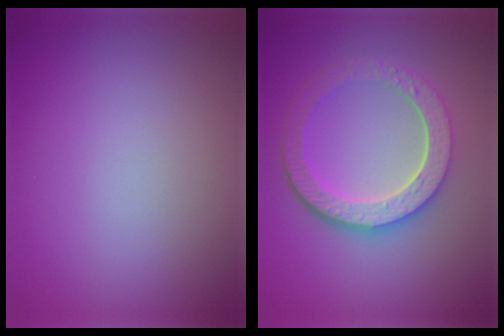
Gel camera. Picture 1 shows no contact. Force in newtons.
{"total": 5.4, "press": 4.4, "slide": 3.0}